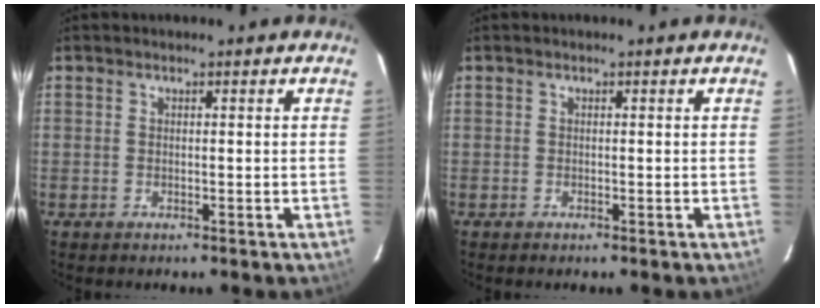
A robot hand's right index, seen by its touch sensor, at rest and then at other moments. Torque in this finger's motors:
{"motor_torque": [0.14, -0.06, 0.05, 0.01]}